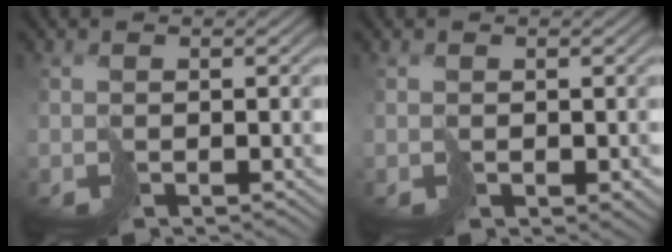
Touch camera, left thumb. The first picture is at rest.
{"total": 1.6, "force": [-0.4, 1.1, 1.0], "torque": [-0.014, -0.005, -0.002]}